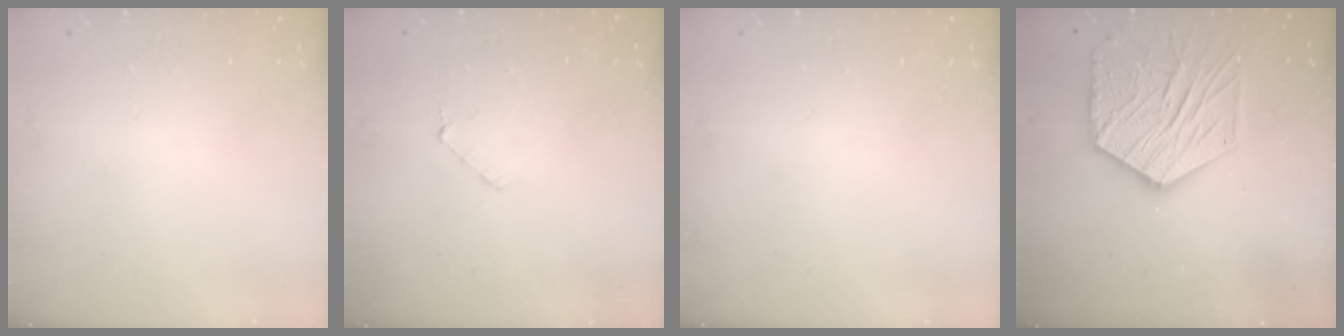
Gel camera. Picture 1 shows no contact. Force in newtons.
{"total": 3.4, "press": 3.4, "slide": 0.3}
{"total": 0.0}
{"total": 18.2, "press": 18.1, "slide": 1.6}